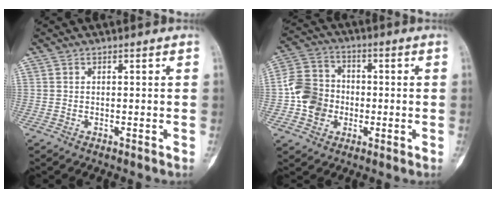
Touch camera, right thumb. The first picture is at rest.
{"total": 10.0, "force": [-1.7, 8.7, 4.6], "torque": [-0.063, 0.023, -0.039]}